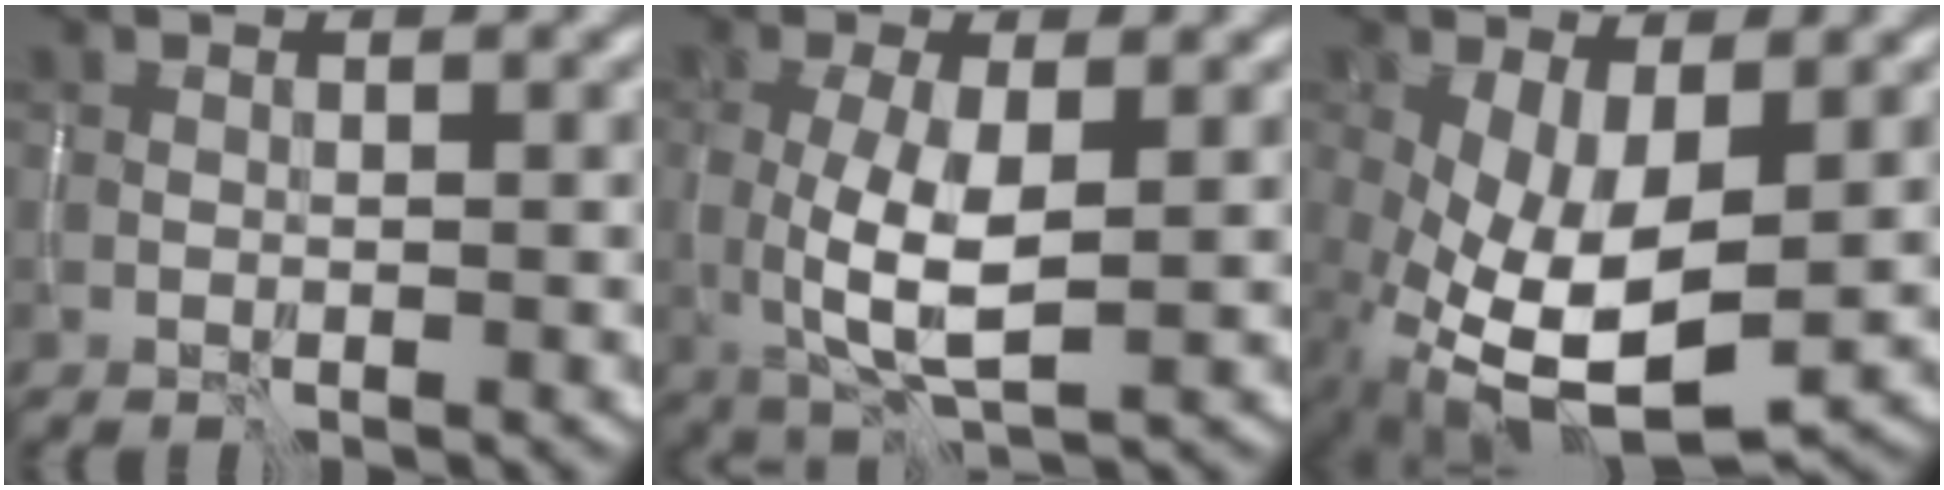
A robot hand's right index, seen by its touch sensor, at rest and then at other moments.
{"total": 5.4, "force": [-0.1, 1.8, 5.1], "torque": [-0.108, -0.008, 0.002]}
{"total": 9.3, "force": [-2.1, 4.2, 8.0], "torque": [-0.170, -0.024, -0.025]}